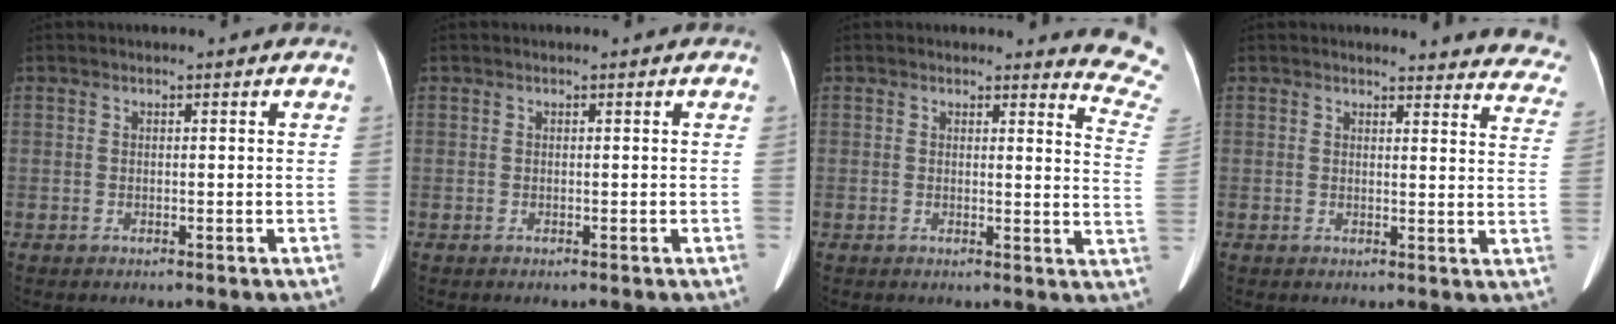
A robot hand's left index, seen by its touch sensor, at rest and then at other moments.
{"total": 0.0}
{"total": 8.4, "force": [8.4, -0.1, -0.2], "torque": [0.017, -0.117, 0.053]}
{"total": 16.1, "force": [15.6, 2.7, 3.1], "torque": [0.004, -0.086, 0.137]}